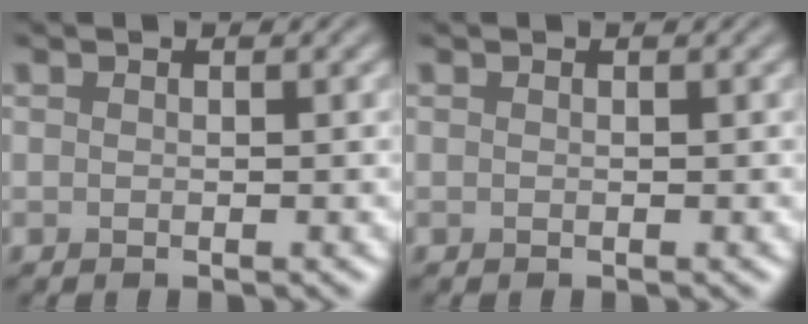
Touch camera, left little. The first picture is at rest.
{"total": 0.0}